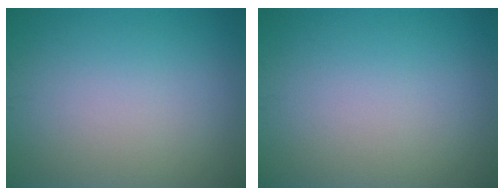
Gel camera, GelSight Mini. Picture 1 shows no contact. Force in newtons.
{"total": 0.0}